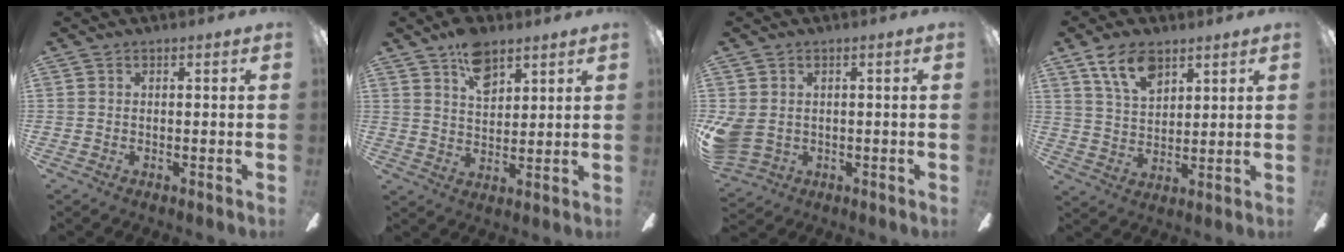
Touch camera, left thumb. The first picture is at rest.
{"total": 9.0, "force": [5.7, 4.8, 5.0], "torque": [-0.072, -0.020, 0.100]}
{"total": 5.7, "force": [0.2, 4.6, 3.3], "torque": [-0.086, 0.006, 0.006]}
{"total": 10.2, "force": [6.6, 5.4, 5.7], "torque": [-0.105, -0.016, 0.122]}